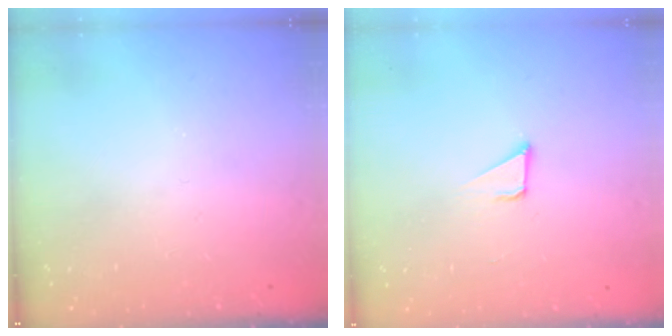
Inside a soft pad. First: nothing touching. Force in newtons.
{"total": 2.1, "press": 2.1, "slide": 0.1}